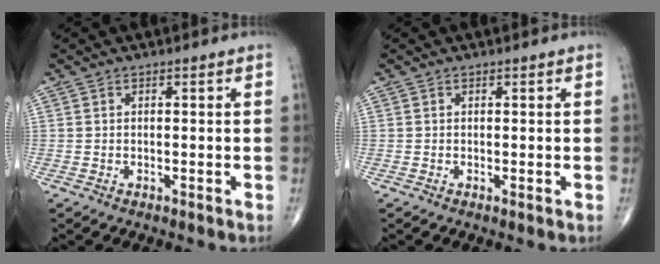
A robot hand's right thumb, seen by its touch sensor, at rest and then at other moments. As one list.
[{"total": 0.0}]